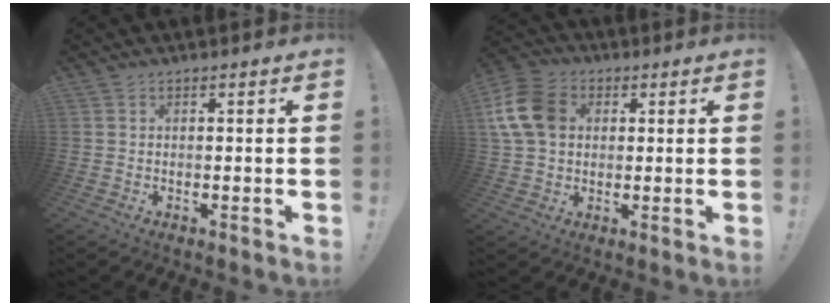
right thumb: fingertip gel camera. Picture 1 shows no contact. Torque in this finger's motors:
{"motor_torque": [0.41, 0.41, 0.41, 0.04, 0.18]}